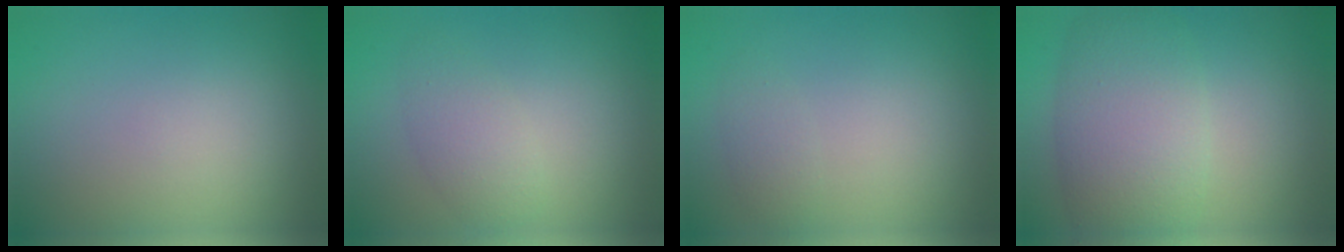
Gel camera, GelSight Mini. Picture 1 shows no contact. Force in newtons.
{"total": 2.6, "press": 2.6, "slide": 0.1}
{"total": 1.3, "press": 1.3, "slide": 0.1}
{"total": 7.9, "press": 7.9, "slide": 0.1}